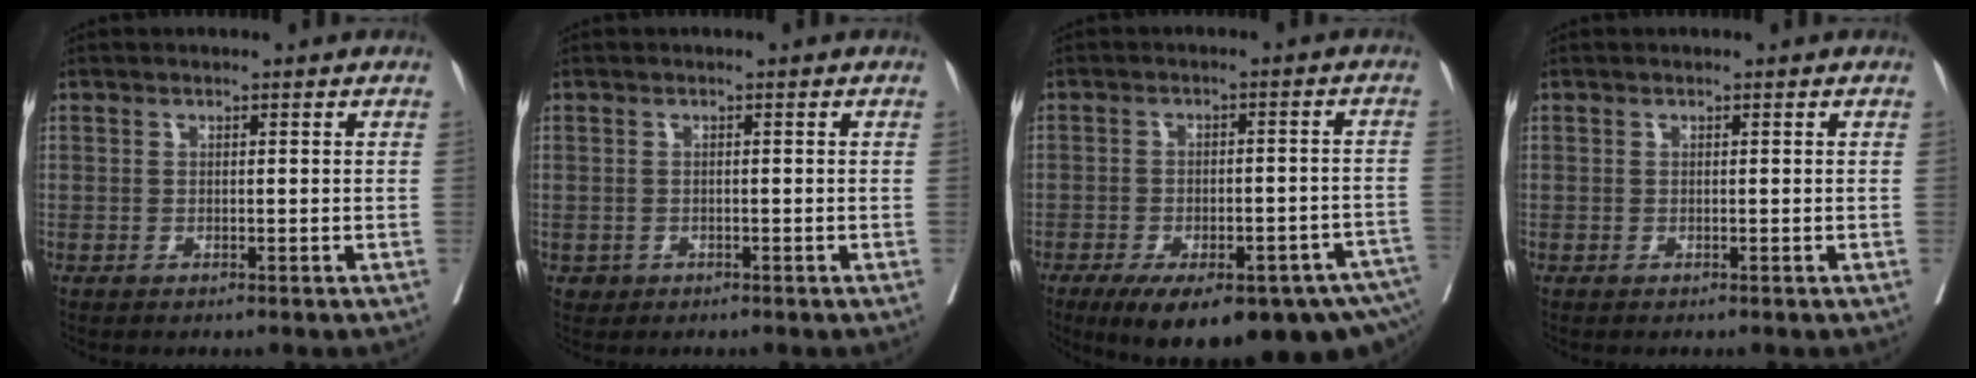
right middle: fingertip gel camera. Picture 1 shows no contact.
{"total": 1.0, "force": [-0.4, 0.9, 0.1], "torque": [0.000, 0.004, -0.003]}
{"total": 19.3, "force": [-13.0, 5.1, 13.2], "torque": [-0.148, 0.001, -0.170]}
{"total": 0.0}